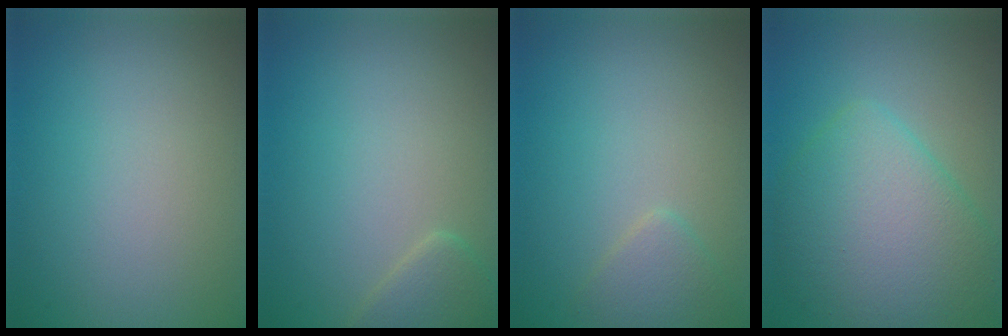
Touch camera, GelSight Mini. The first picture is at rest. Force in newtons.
{"total": 1.9, "press": 1.9, "slide": 0.1}
{"total": 1.6, "press": 1.6, "slide": 0.1}
{"total": 7.0, "press": 7.0, "slide": 0.2}